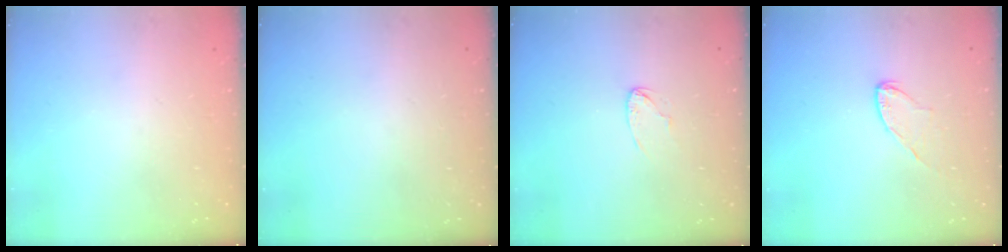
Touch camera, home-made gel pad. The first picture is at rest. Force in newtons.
{"total": 0.0}
{"total": 2.6, "press": 2.6, "slide": 0.2}
{"total": 6.1, "press": 6.1, "slide": 0.5}